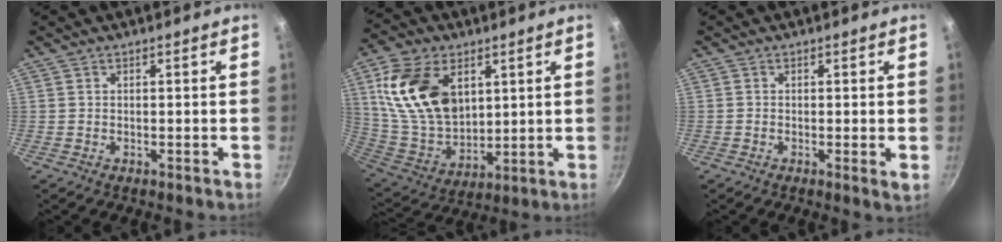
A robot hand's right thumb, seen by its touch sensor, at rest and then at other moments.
{"total": 19.5, "force": [6.4, 12.7, 13.3], "torque": [-0.224, -0.025, 0.136]}
{"total": 1.5, "force": [0.0, 0.2, 1.5], "torque": [-0.023, -0.008, -0.004]}